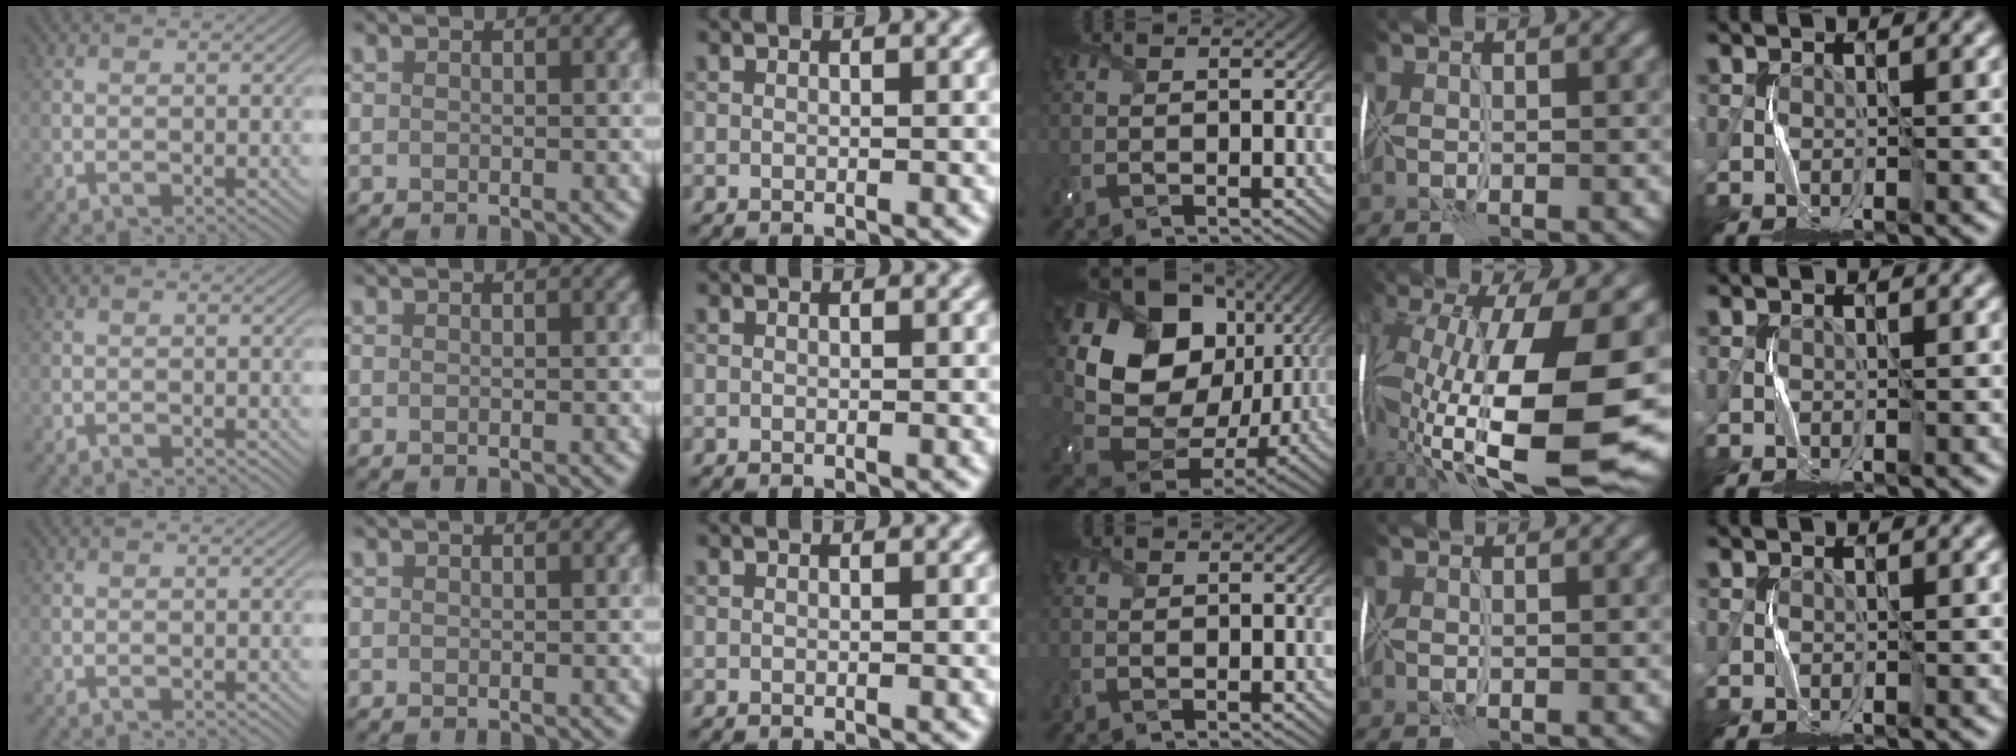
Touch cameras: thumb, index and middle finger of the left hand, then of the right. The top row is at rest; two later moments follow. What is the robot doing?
{"motion": "wrap", "object": "cellophane"}